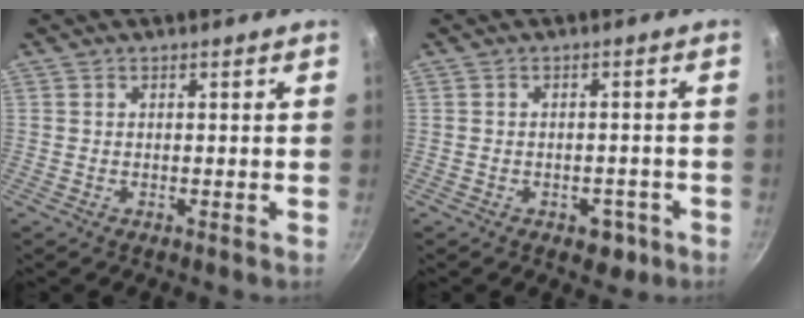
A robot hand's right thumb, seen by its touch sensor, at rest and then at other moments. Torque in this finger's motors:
{"motor_torque": [1.28, 0.97, 0.33, -0.48, -0.03]}